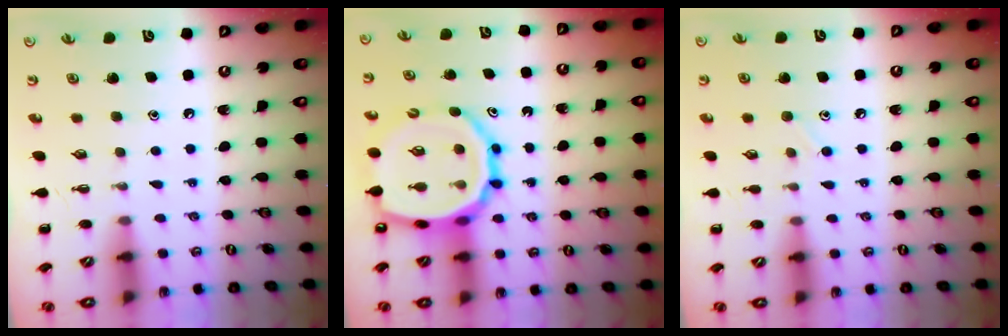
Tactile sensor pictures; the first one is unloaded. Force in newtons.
{"total": 21.2, "press": 20.8, "slide": 4.1}
{"total": 6.2, "press": 5.9, "slide": 2.0}